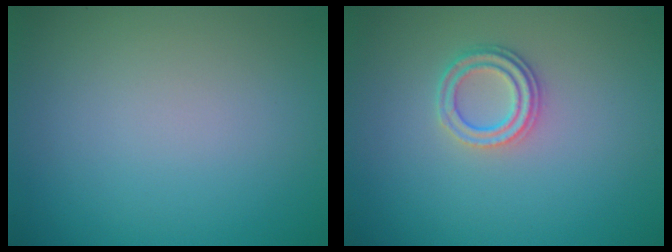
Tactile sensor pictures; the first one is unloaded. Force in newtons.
{"total": 2.4, "press": 2.0, "slide": 1.2}